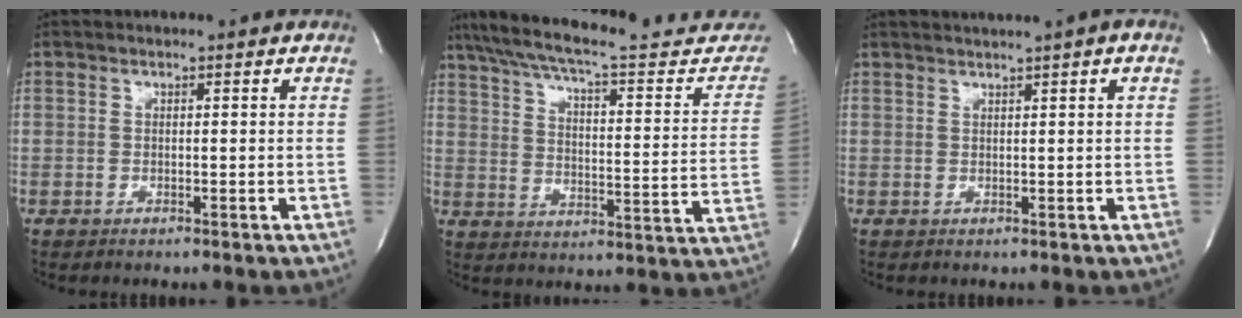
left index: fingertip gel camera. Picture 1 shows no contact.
{"total": 27.2, "force": [23.7, 4.3, 12.7], "torque": [-0.195, -0.029, 0.308]}
{"total": 4.8, "force": [3.5, -0.7, 3.2], "torque": [-0.052, 0.024, 0.051]}